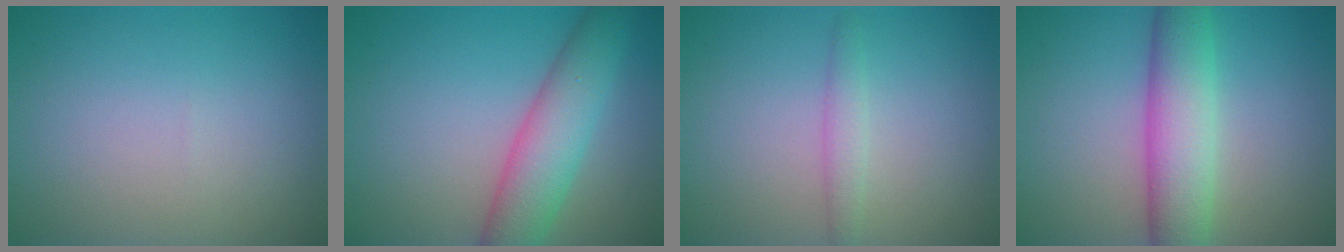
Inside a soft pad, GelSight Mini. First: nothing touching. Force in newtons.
{"total": 5.7, "press": 5.7, "slide": 0.2}
{"total": 1.5, "press": 1.5, "slide": 0.1}
{"total": 6.2, "press": 6.2, "slide": 0.1}